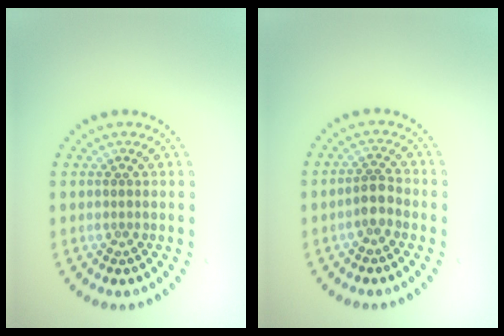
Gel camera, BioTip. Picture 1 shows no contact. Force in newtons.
{"total": 2.0, "press": 1.8, "slide": 1.0}